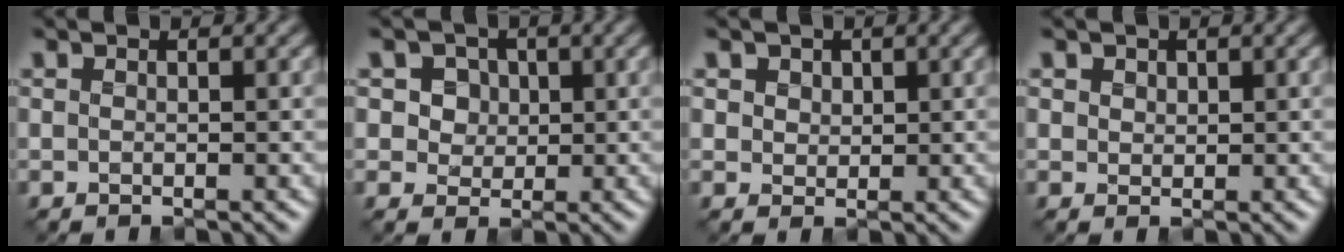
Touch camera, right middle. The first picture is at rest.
{"total": 5.1, "force": [2.0, 4.0, 2.5], "torque": [-0.048, 0.001, 0.022]}
{"total": 2.8, "force": [1.4, 2.1, 1.2], "torque": [-0.045, -0.002, 0.030]}
{"total": 1.7, "force": [0.9, 1.3, 0.6], "torque": [-0.021, -0.004, 0.018]}